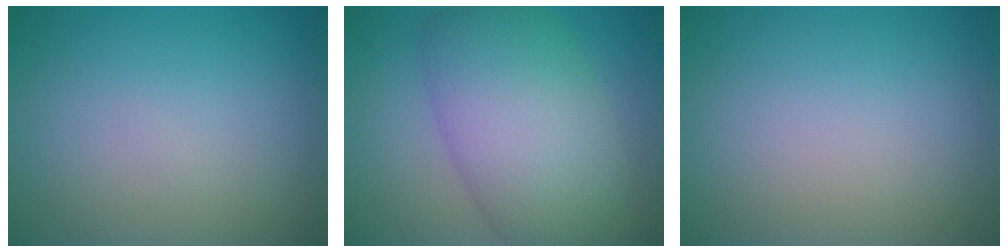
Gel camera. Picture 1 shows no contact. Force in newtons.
{"total": 9.9, "press": 9.9, "slide": 0.7}
{"total": 0.0}